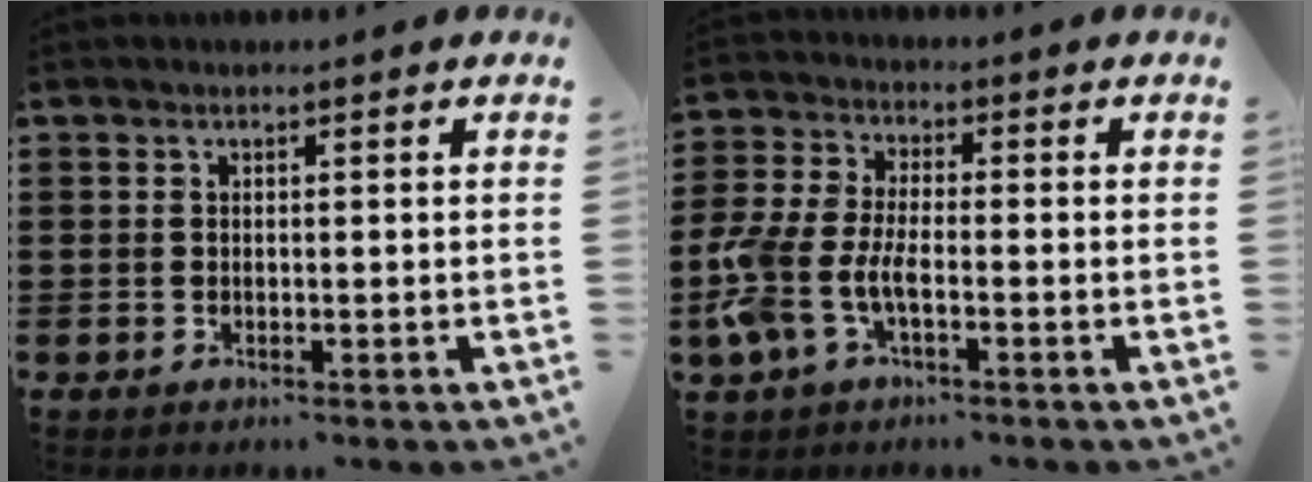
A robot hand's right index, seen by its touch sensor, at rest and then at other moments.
{"total": 6.5, "force": [-2.5, 2.9, 5.3], "torque": [-0.149, -0.013, -0.056]}